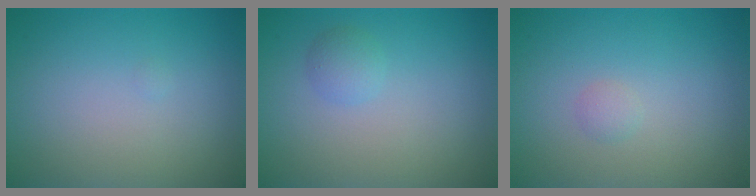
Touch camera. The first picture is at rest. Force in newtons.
{"total": 1.3, "press": 1.3, "slide": 0.1}
{"total": 0.7, "press": 0.7, "slide": 0.1}